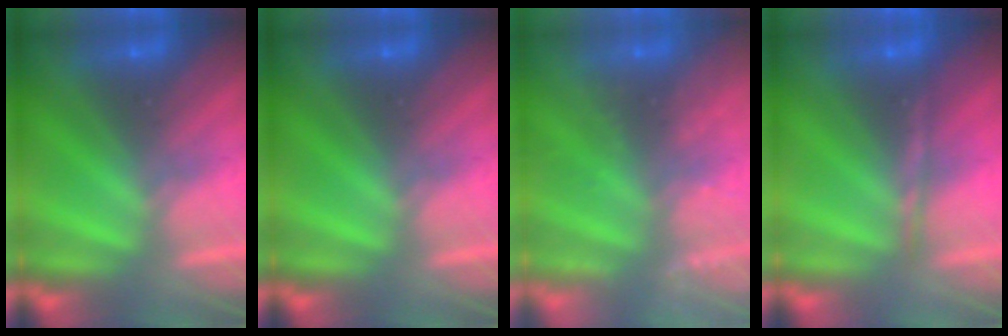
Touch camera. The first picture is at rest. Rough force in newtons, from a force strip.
{"total": 0.0}
{"total": 2.4}
{"total": 1.7}